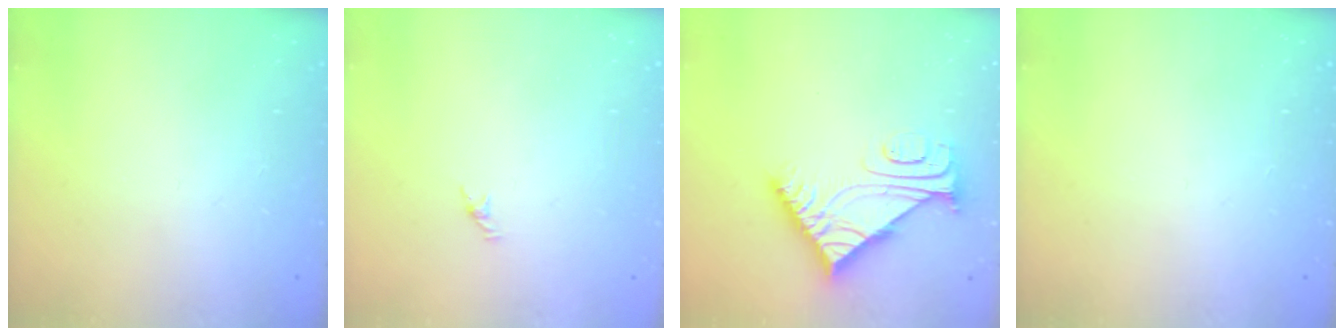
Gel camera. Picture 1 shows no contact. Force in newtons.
{"total": 0.5, "press": 0.3, "slide": 0.4}
{"total": 8.7, "press": 8.7, "slide": 0.8}
{"total": 0.0}